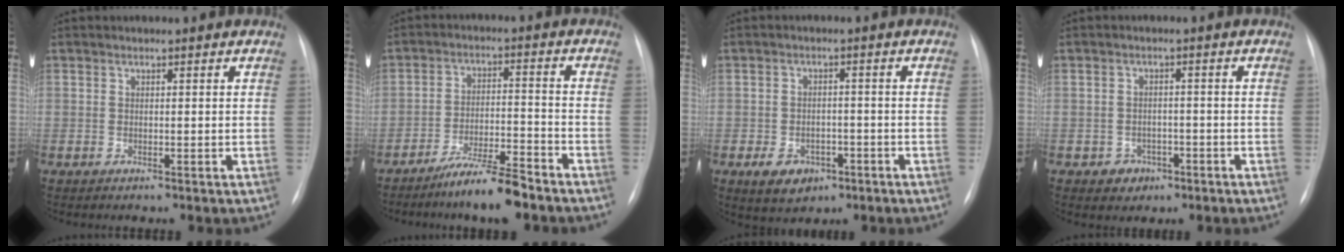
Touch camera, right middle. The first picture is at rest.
{"total": 8.0, "force": [-6.3, 0.6, 4.8], "torque": [-0.083, -0.012, -0.115]}
{"total": 5.4, "force": [-2.5, 3.7, 3.0], "torque": [-0.046, 0.004, -0.028]}
{"total": 2.9, "force": [-1.4, 2.4, 0.9], "torque": [-0.006, 0.009, -0.012]}